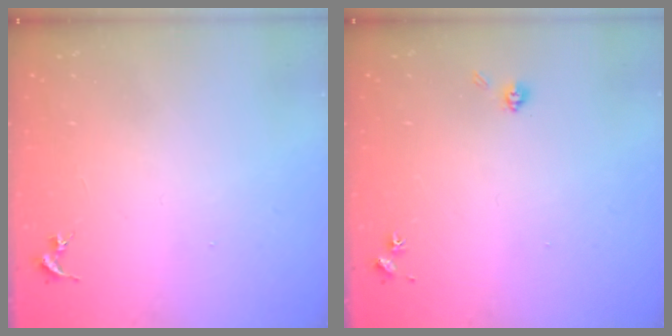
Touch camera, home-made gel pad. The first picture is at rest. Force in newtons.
{"total": 4.6, "press": 4.4, "slide": 1.2}